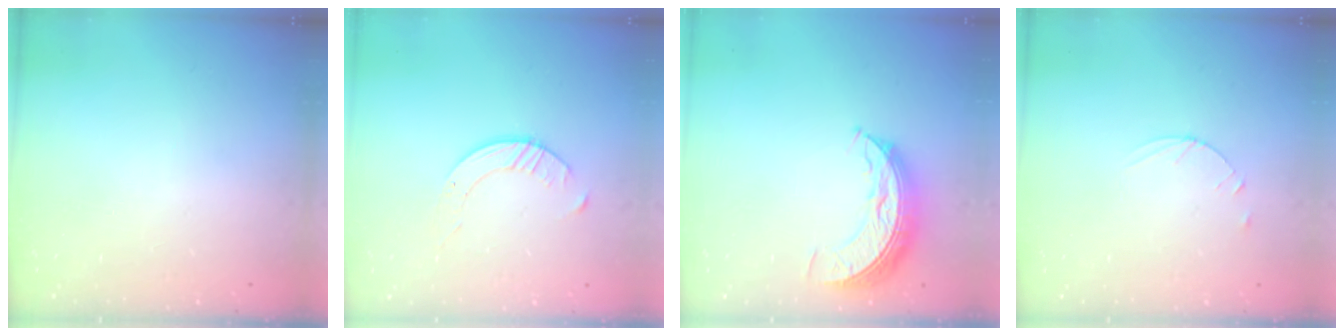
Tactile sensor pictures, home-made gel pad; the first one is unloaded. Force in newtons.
{"total": 3.5, "press": 3.4, "slide": 0.4}
{"total": 8.7, "press": 8.7, "slide": 0.6}
{"total": 4.5, "press": 4.4, "slide": 0.4}